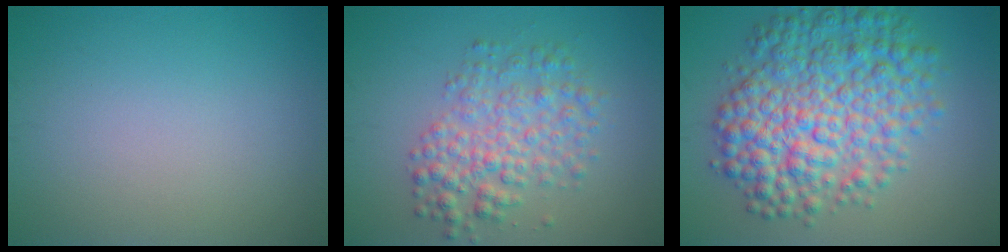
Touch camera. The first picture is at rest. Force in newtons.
{"total": 4.6, "press": 4.6, "slide": 0.1}
{"total": 9.6, "press": 9.6, "slide": 0.1}